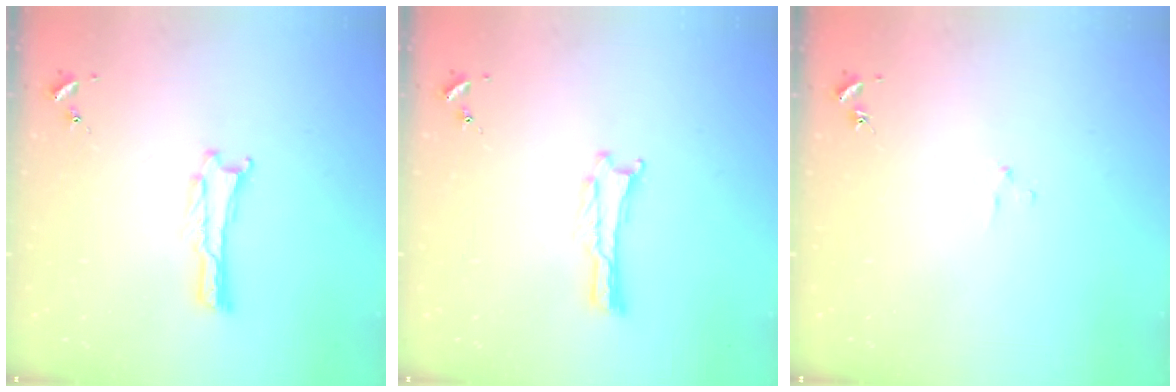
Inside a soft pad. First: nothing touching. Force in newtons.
{"total": 0.0}
{"total": 1.8, "press": 1.8, "slide": 0.1}